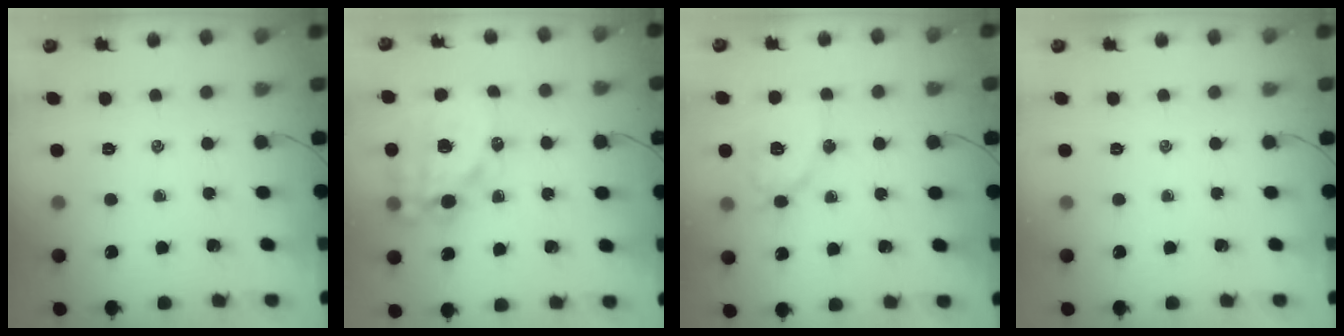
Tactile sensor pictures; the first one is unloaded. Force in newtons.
{"total": 16.1, "press": 15.7, "slide": 3.6}
{"total": 11.9, "press": 11.8, "slide": 1.1}
{"total": 0.0}